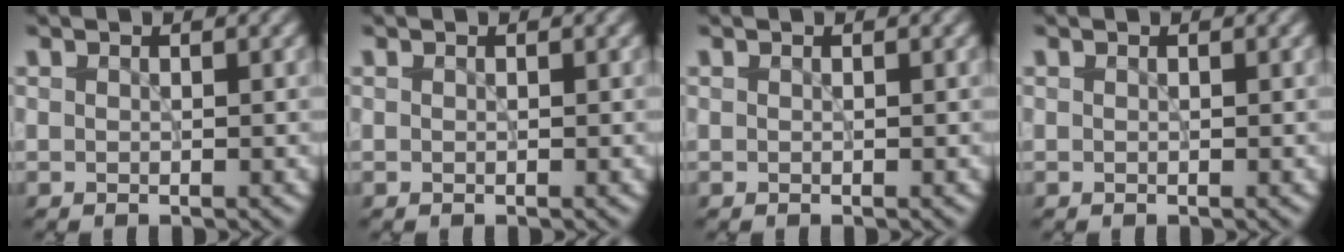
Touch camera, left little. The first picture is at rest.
{"total": 0.0}
{"total": 0.0}
{"total": 0.0}